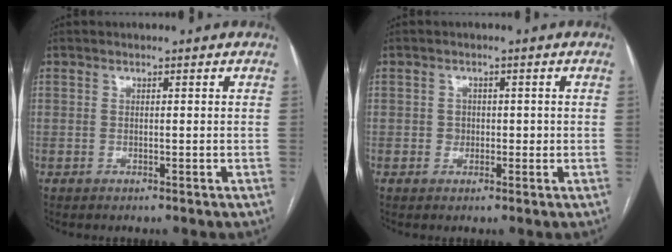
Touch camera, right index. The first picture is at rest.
{"total": 1.8, "force": [-0.2, 1.6, 0.6], "torque": [-0.006, 0.006, -0.003]}